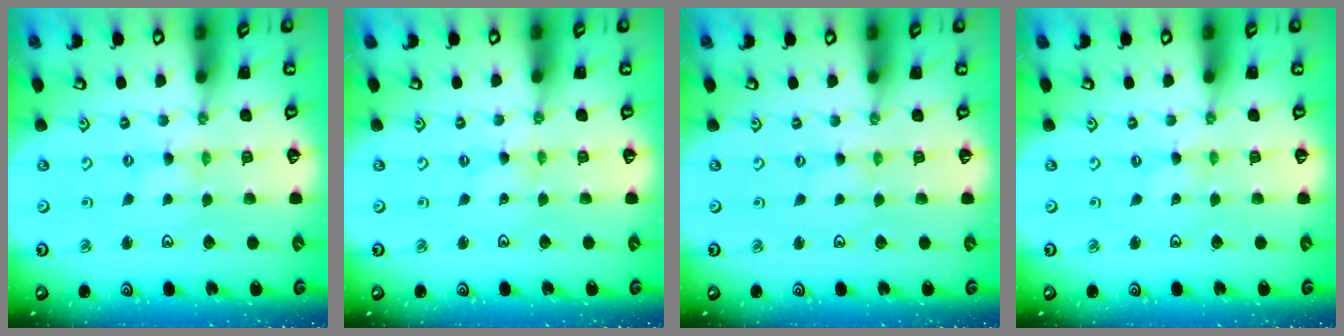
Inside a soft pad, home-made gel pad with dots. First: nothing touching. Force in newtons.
{"total": 0.0}
{"total": 0.0}
{"total": 0.0}